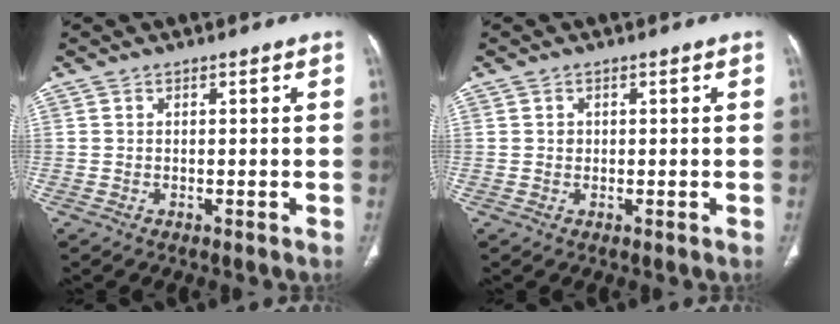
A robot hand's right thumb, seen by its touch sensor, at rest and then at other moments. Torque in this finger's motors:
{"motor_torque": [0.60, 0.58, 0.17, -0.34, -0.01]}